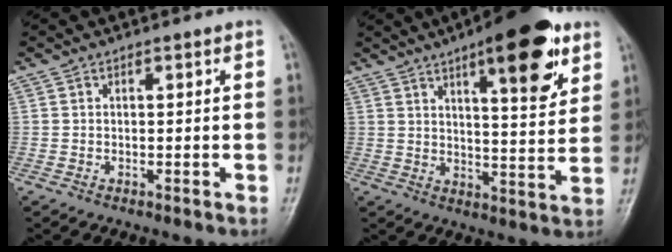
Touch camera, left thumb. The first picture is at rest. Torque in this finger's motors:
{"motor_torque": [2.01, 1.25, 1.45, -1.32, 0.09]}